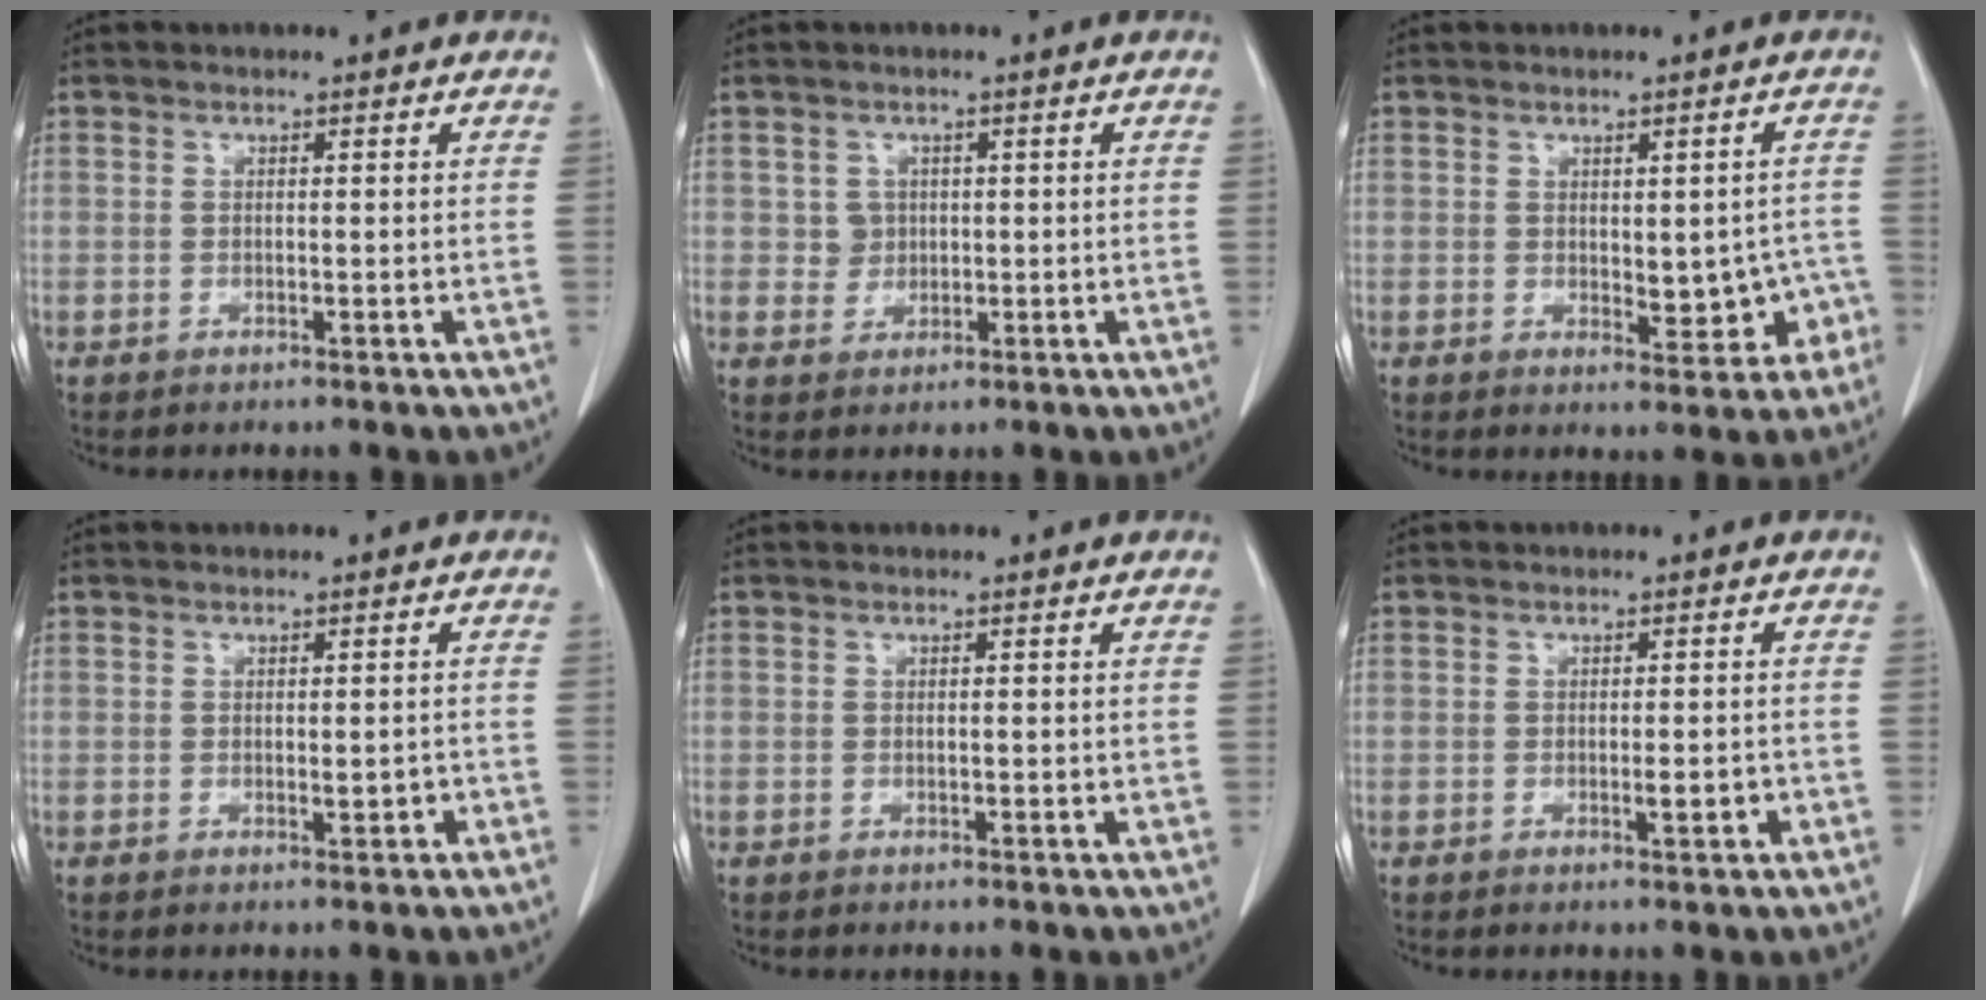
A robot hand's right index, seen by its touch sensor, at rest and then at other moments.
{"total": 2.3, "force": [0.4, 2.3, 0.3], "torque": [-0.002, 0.001, 0.009]}
{"total": 6.0, "force": [-1.3, 3.1, 5.0], "torque": [-0.048, 0.011, -0.005]}
{"total": 1.8, "force": [-0.5, 0.7, 1.6], "torque": [-0.022, 0.000, -0.004]}
{"total": 0.8, "force": [0.0, 0.2, 0.8], "torque": [-0.015, -0.002, 0.001]}
{"total": 2.5, "force": [-0.8, 0.5, 2.3], "torque": [-0.036, -0.001, -0.009]}